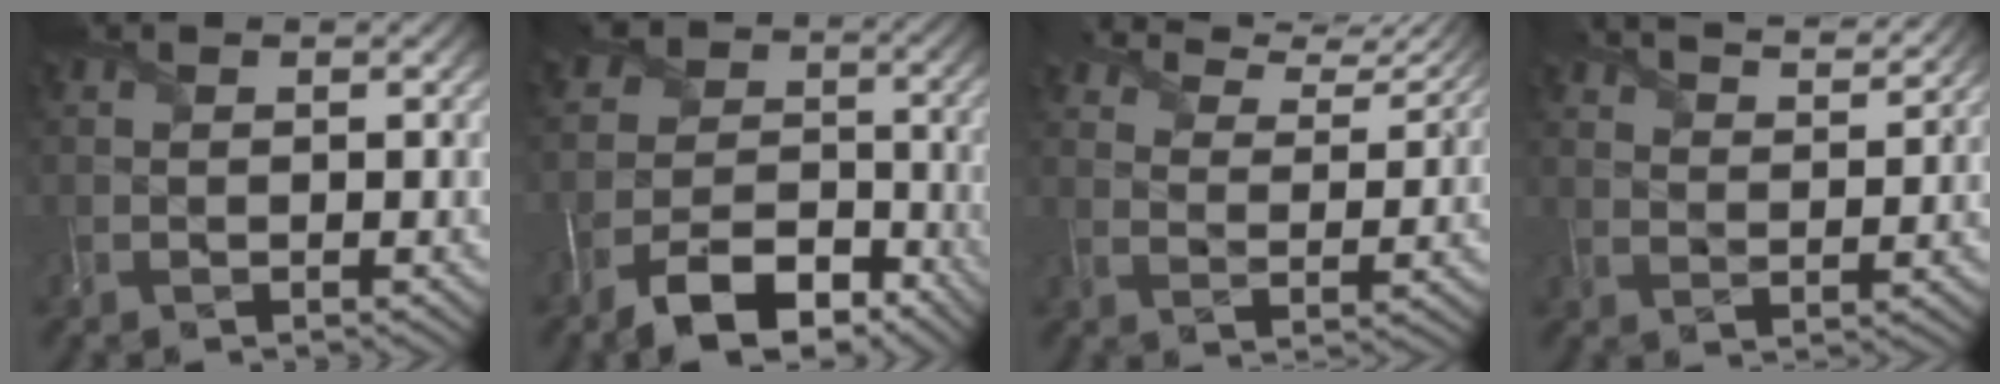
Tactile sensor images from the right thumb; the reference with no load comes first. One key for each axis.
{"total": 10.8, "fx": -6.7, "fy": 6.6, "fz": 5.3, "tx": -0.093, "ty": -0.025, "tz": -0.129}
{"total": 8.2, "fx": 7.1, "fy": 2.3, "fz": 3.3, "tx": -0.075, "ty": 0.009, "tz": 0.118}
{"total": 7.5, "fx": 6.4, "fy": 1.9, "fz": 3.4, "tx": -0.063, "ty": 0.004, "tz": 0.092}